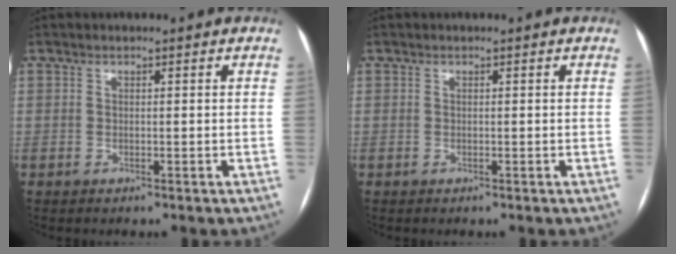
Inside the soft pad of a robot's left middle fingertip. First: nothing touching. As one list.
[{"total": 0.0}]